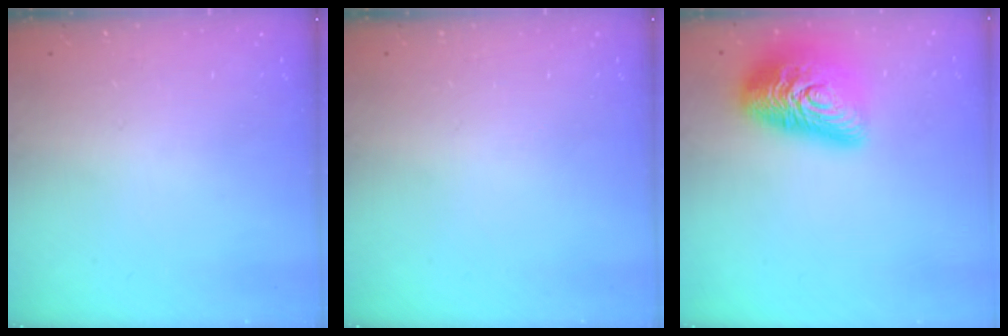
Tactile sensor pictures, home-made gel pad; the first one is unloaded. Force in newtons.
{"total": 0.0}
{"total": 19.6, "press": 19.5, "slide": 1.0}